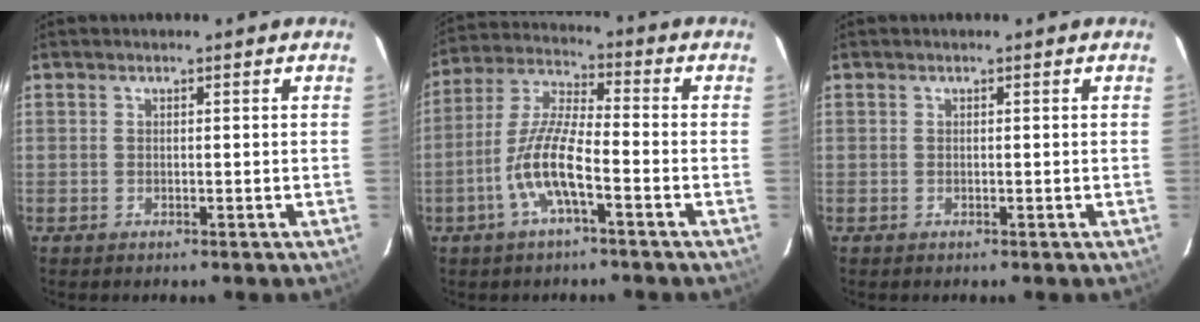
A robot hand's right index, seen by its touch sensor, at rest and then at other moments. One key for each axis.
{"total": 10.5, "fx": -4.3, "fy": 2.1, "fz": 9.3, "tx": -0.201, "ty": 0.002, "tz": -0.086}
{"total": 0.0}